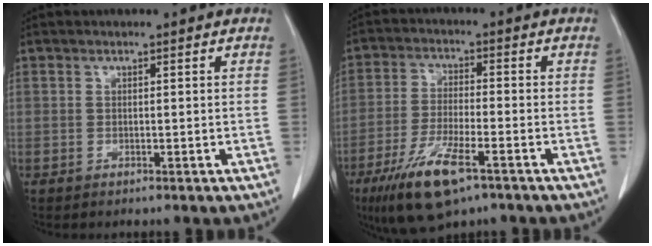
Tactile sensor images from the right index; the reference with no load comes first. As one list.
[{"total": 11.0, "force": [-6.5, 2.6, 8.6], "torque": [-0.172, -0.022, -0.111]}]